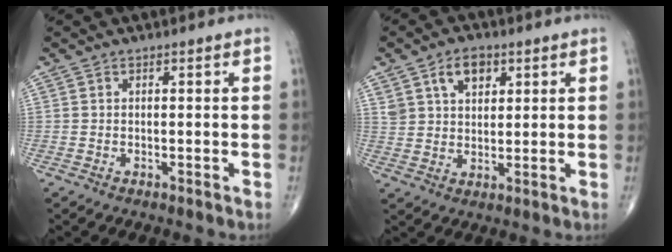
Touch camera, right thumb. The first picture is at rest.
{"total": 7.1, "force": [3.5, 4.6, 4.2], "torque": [-0.051, -0.012, 0.063]}